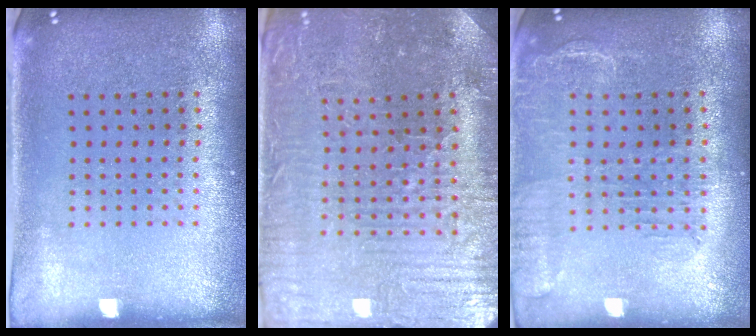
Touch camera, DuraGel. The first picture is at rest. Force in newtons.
{"total": 3.7, "press": 3.7, "slide": 0.4}
{"total": 1.7, "press": 1.4, "slide": 0.8}